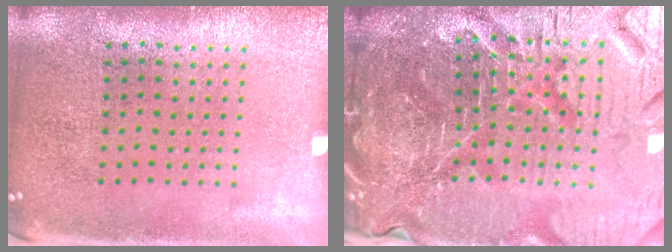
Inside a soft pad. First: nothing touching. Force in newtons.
{"total": 7.2, "press": 6.5, "slide": 3.2}